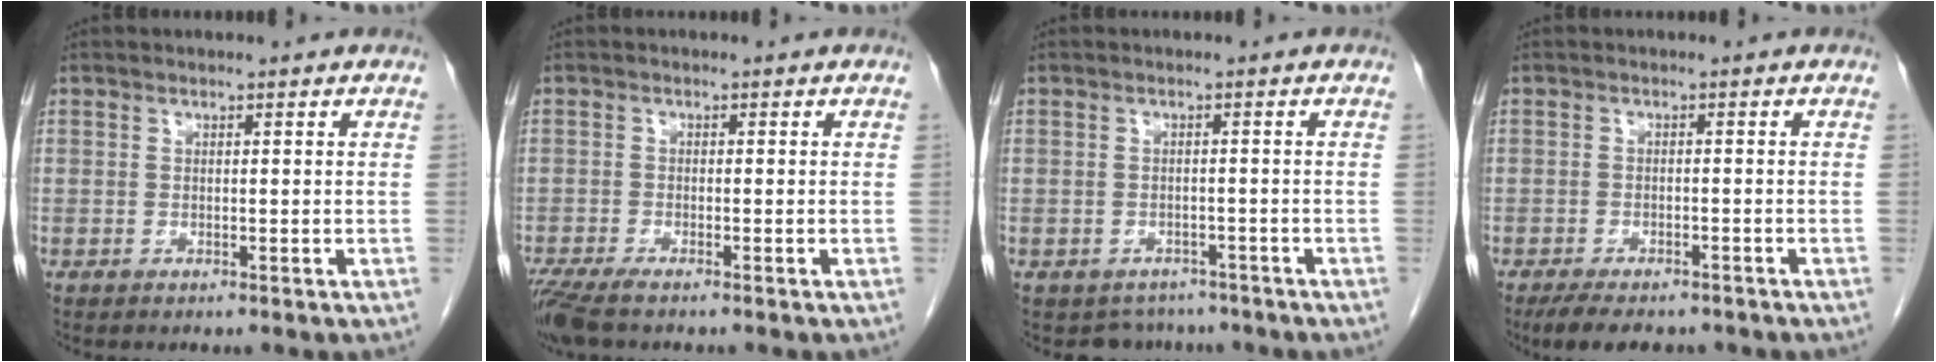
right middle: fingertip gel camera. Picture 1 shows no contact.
{"total": 4.3, "force": [-3.4, 0.5, 2.6], "torque": [-0.052, -0.011, -0.063]}
{"total": 3.7, "force": [-3.1, 2.1, -0.2], "torque": [0.006, 0.007, -0.043]}
{"total": 7.5, "force": [-6.1, 2.6, 3.6], "torque": [-0.052, -0.008, -0.086]}